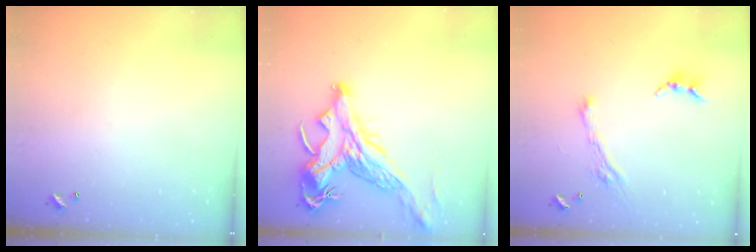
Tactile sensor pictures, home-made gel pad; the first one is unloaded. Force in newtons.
{"total": 9.2, "press": 8.8, "slide": 2.6}
{"total": 5.8, "press": 5.8, "slide": 0.9}